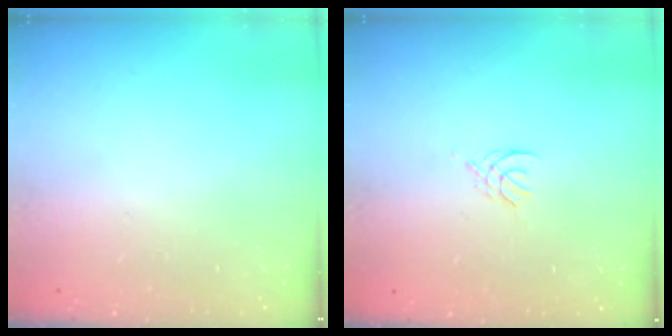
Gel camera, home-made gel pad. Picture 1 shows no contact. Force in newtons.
{"total": 2.0, "press": 1.9, "slide": 0.4}